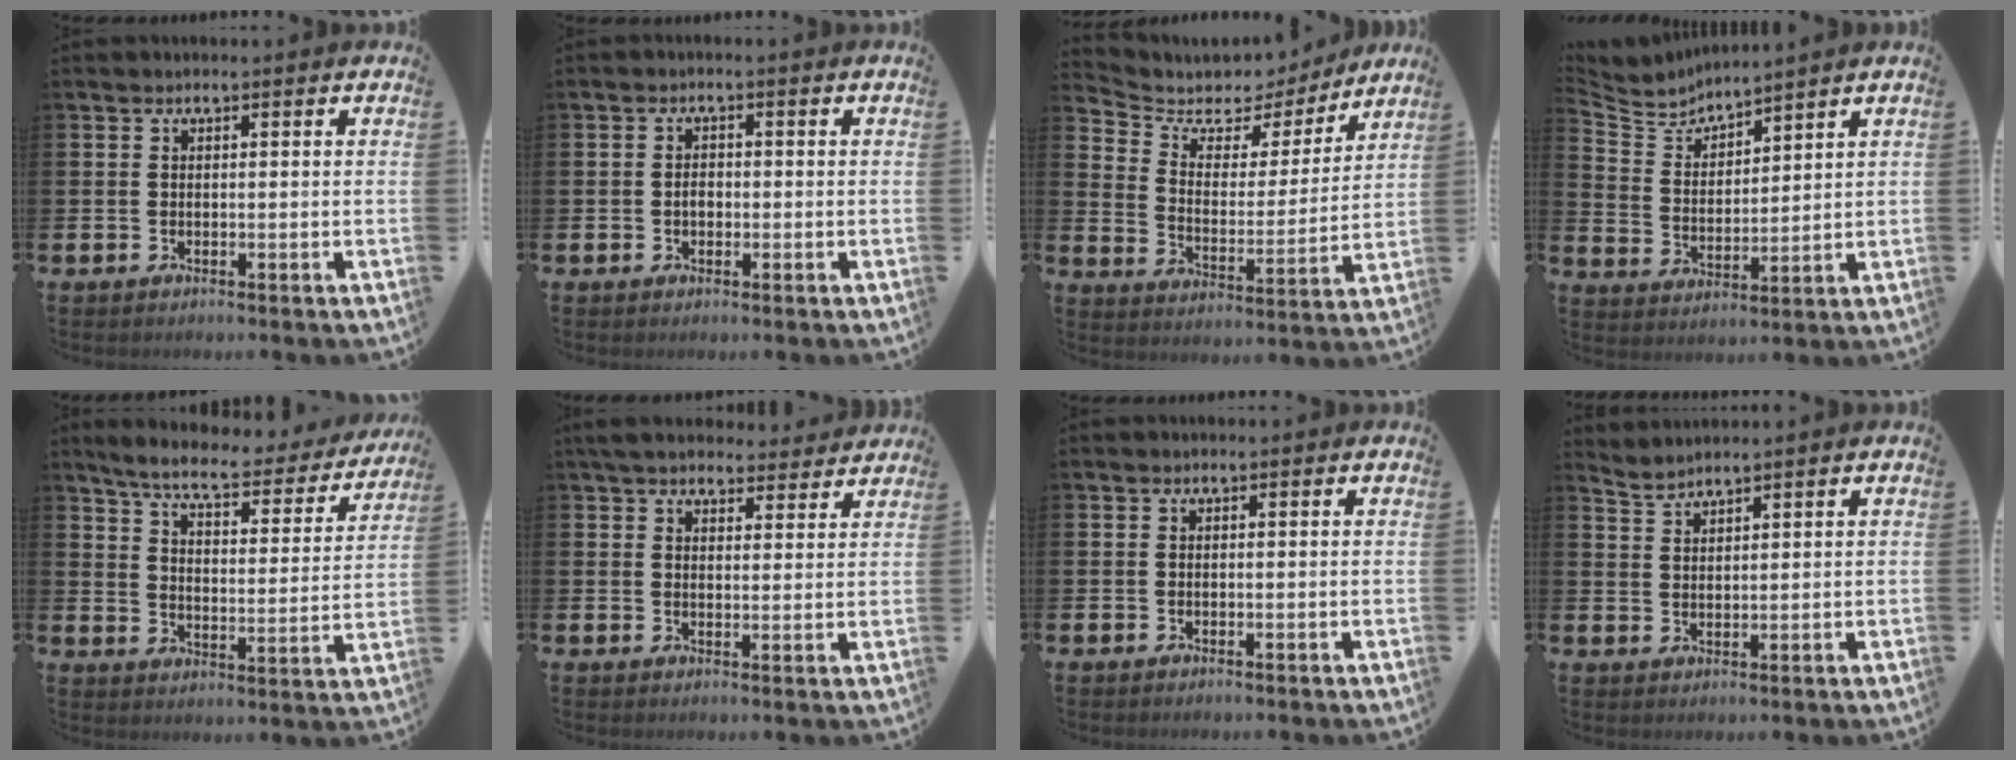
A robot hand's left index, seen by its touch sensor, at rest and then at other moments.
{"total": 1.7, "force": [-0.2, 1.2, 1.1], "torque": [-0.013, 0.003, -0.007]}
{"total": 6.6, "force": [5.8, 3.0, 1.0], "torque": [-0.053, -0.045, 0.096]}
{"total": 4.5, "force": [4.5, 0.4, 0.0], "torque": [-0.028, -0.034, 0.077]}
{"total": 7.0, "force": [6.3, 1.2, 2.9], "torque": [-0.081, -0.043, 0.104]}
{"total": 5.4, "force": [5.1, 1.4, 1.1], "torque": [-0.035, -0.022, 0.094]}
{"total": 0.0}
{"total": 2.3, "force": [2.3, -0.2, -0.3], "torque": [-0.005, -0.007, 0.044]}